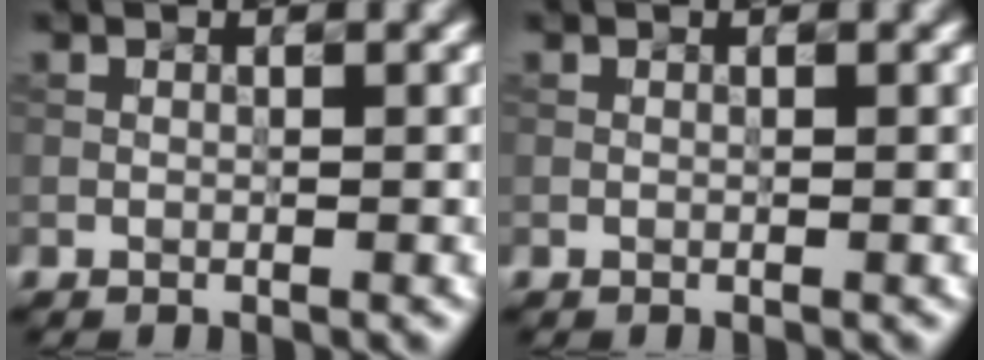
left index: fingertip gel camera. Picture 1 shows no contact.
{"total": 0.0}